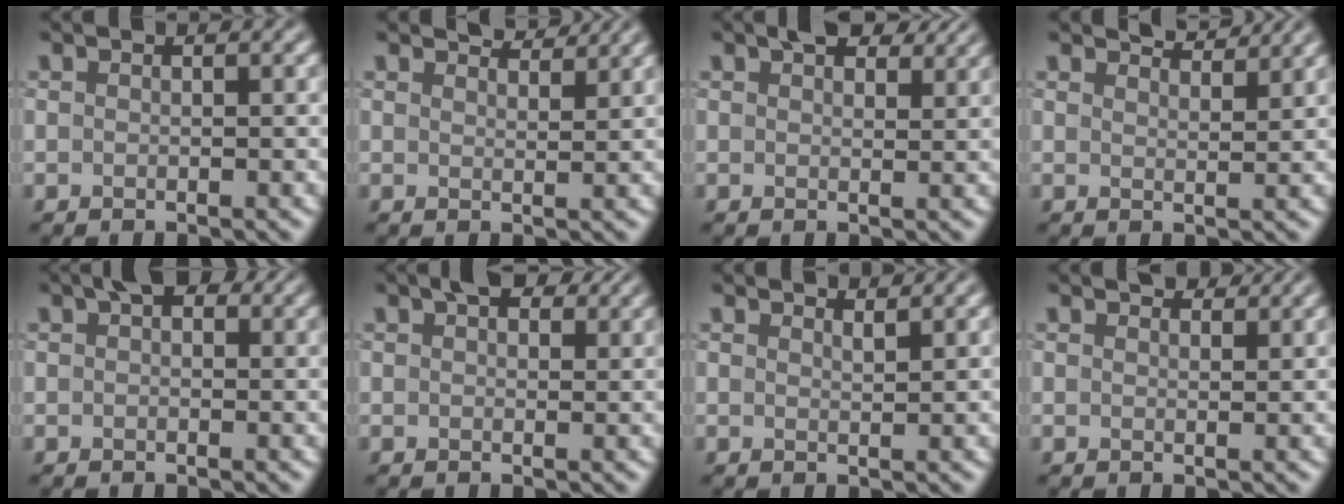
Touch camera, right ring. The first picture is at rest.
{"total": 2.7, "force": [2.6, 0.2, 0.6], "torque": [-0.010, 0.001, 0.035]}
{"total": 3.5, "force": [2.4, 1.6, 1.9], "torque": [-0.026, 0.005, 0.039]}
{"total": 3.0, "force": [2.9, 0.3, 0.8], "torque": [-0.010, 0.000, 0.038]}
{"total": 2.0, "force": [1.0, 1.2, 1.3], "torque": [-0.011, 0.005, 0.010]}
{"total": 2.7, "force": [1.6, 1.5, 1.6], "torque": [-0.016, 0.003, 0.024]}
{"total": 1.1, "force": [1.1, 0.1, 0.3], "torque": [-0.001, 0.001, 0.017]}
{"total": 2.1, "force": [1.9, 0.6, 0.7], "torque": [-0.013, 0.000, 0.028]}